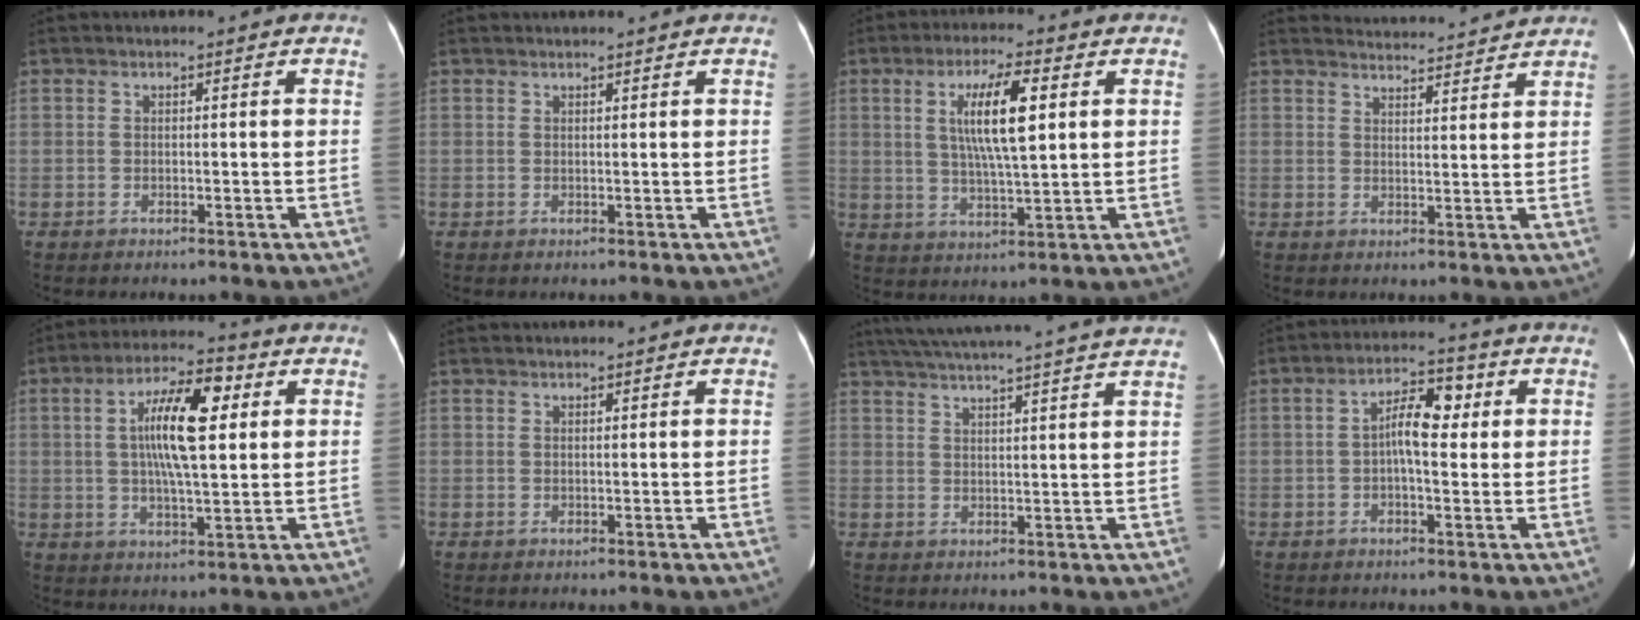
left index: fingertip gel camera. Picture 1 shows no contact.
{"total": 2.9, "force": [2.7, 0.0, 1.0], "torque": [-0.012, 0.008, 0.032]}
{"total": 8.8, "force": [2.1, 1.1, 8.5], "torque": [-0.158, -0.003, 0.042]}
{"total": 9.2, "force": [9.1, 0.2, 1.1], "torque": [-0.011, 0.001, 0.113]}
{"total": 11.3, "force": [2.2, 2.5, 10.8], "torque": [-0.192, 0.009, 0.039]}
{"total": 2.8, "force": [2.6, 0.2, 0.9], "torque": [-0.009, 0.012, 0.033]}
{"total": 23.3, "force": [21.0, -0.8, 10.0], "torque": [-0.163, -0.012, 0.274]}
{"total": 6.0, "force": [0.4, 2.1, 5.6], "torque": [-0.098, 0.016, 0.008]}